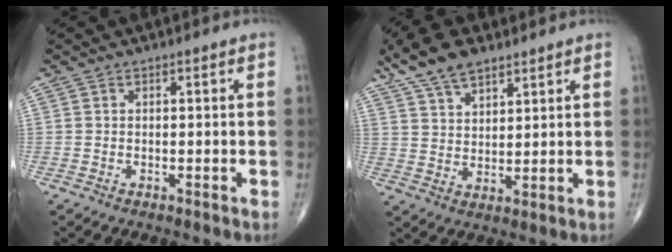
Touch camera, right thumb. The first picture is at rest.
{"total": 10.5, "force": [7.3, 4.6, 5.9], "torque": [-0.096, -0.019, 0.138]}